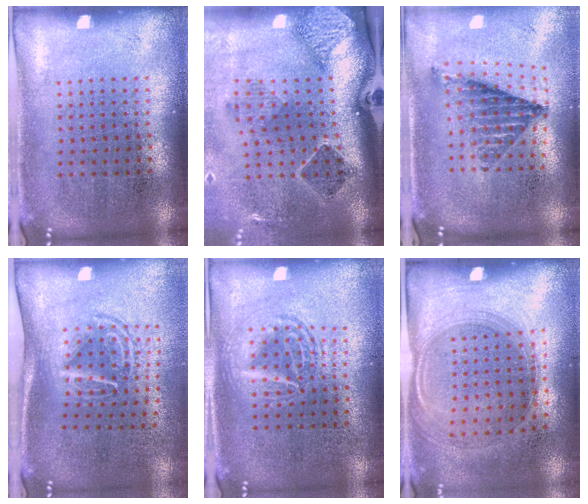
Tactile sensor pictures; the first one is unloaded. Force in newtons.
{"total": 2.3, "press": 1.7, "slide": 1.5}
{"total": 1.0, "press": 0.9, "slide": 0.4}
{"total": 1.6, "press": 1.2, "slide": 1.1}
{"total": 2.8, "press": 2.8, "slide": 0.3}
{"total": 1.4, "press": 1.2, "slide": 0.6}